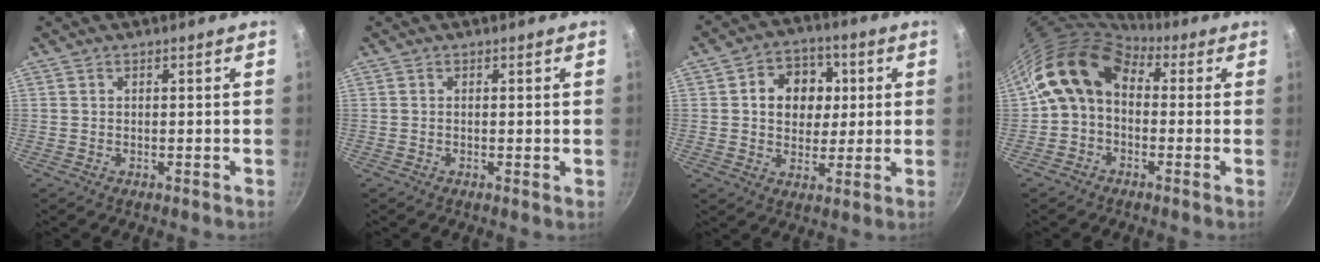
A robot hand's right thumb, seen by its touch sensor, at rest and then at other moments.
{"total": 0.6, "force": [0.0, 0.1, 0.6], "torque": [-0.008, -0.002, -0.002]}
{"total": 11.1, "force": [2.1, 9.0, 6.0], "torque": [-0.049, 0.002, 0.025]}
{"total": 11.3, "force": [1.6, 8.3, 7.5], "torque": [-0.110, 0.026, 0.004]}